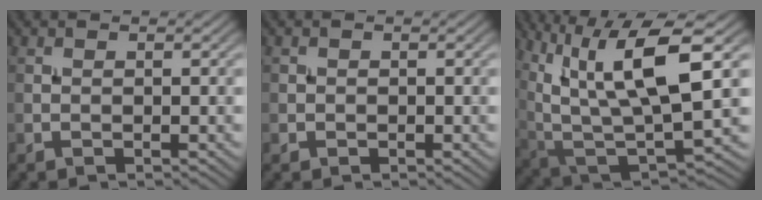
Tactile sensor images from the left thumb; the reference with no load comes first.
{"total": 0.8, "force": [-0.1, 0.8, 0.1], "torque": [0.000, -0.004, -0.004]}
{"total": 15.4, "force": [5.6, 5.4, 13.3], "torque": [-0.276, 0.001, 0.110]}